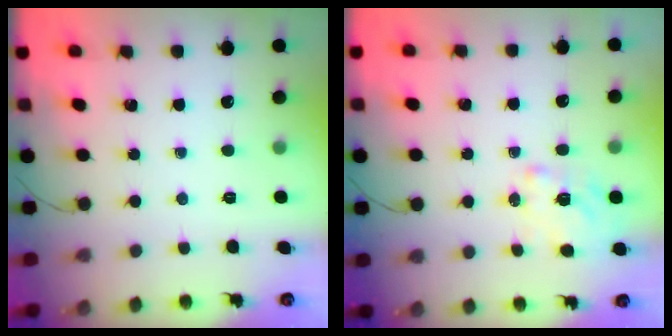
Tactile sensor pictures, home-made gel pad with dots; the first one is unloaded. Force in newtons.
{"total": 2.3, "press": 2.3, "slide": 0.4}